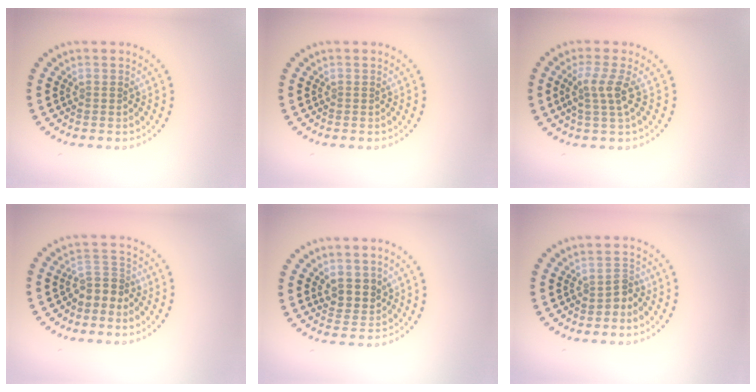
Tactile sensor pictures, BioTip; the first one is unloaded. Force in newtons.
{"total": 0.0}
{"total": 2.7, "press": 2.0, "slide": 1.8}
{"total": 2.5, "press": 1.9, "slide": 1.6}
{"total": 2.6, "press": 2.3, "slide": 1.1}
{"total": 1.4, "press": 1.2, "slide": 0.7}